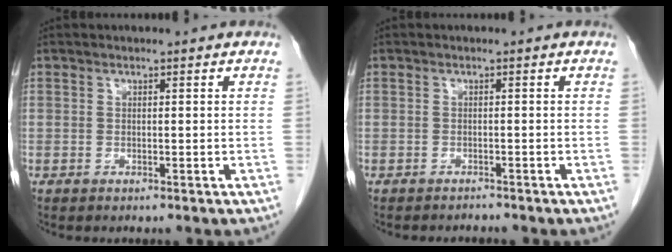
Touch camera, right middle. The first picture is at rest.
{"total": 1.0, "force": [-1.0, 0.0, -0.3], "torque": [0.002, -0.006, -0.014]}